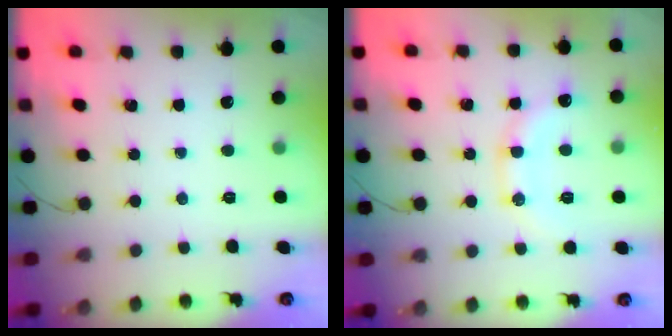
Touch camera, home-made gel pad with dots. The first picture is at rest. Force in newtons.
{"total": 12.5, "press": 12.4, "slide": 1.0}